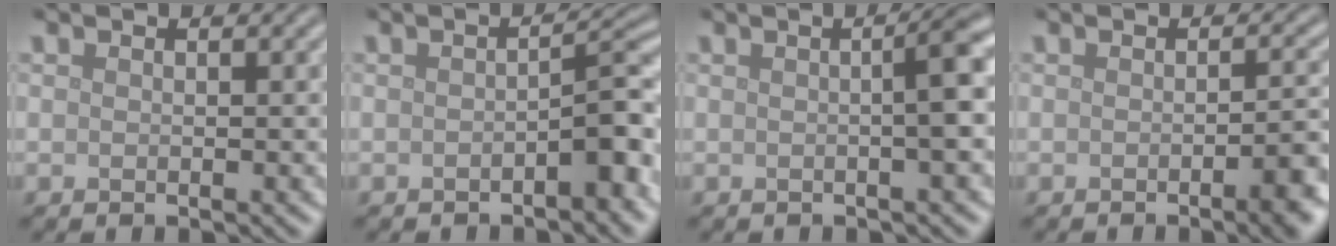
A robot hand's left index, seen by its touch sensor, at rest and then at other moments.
{"total": 3.3, "force": [-1.4, 0.9, 2.8], "torque": [-0.038, 0.012, -0.022]}
{"total": 3.5, "force": [0.1, 0.7, 3.4], "torque": [-0.040, 0.010, -0.003]}
{"total": 3.9, "force": [-1.7, 1.0, 3.4], "torque": [-0.038, -0.001, -0.025]}